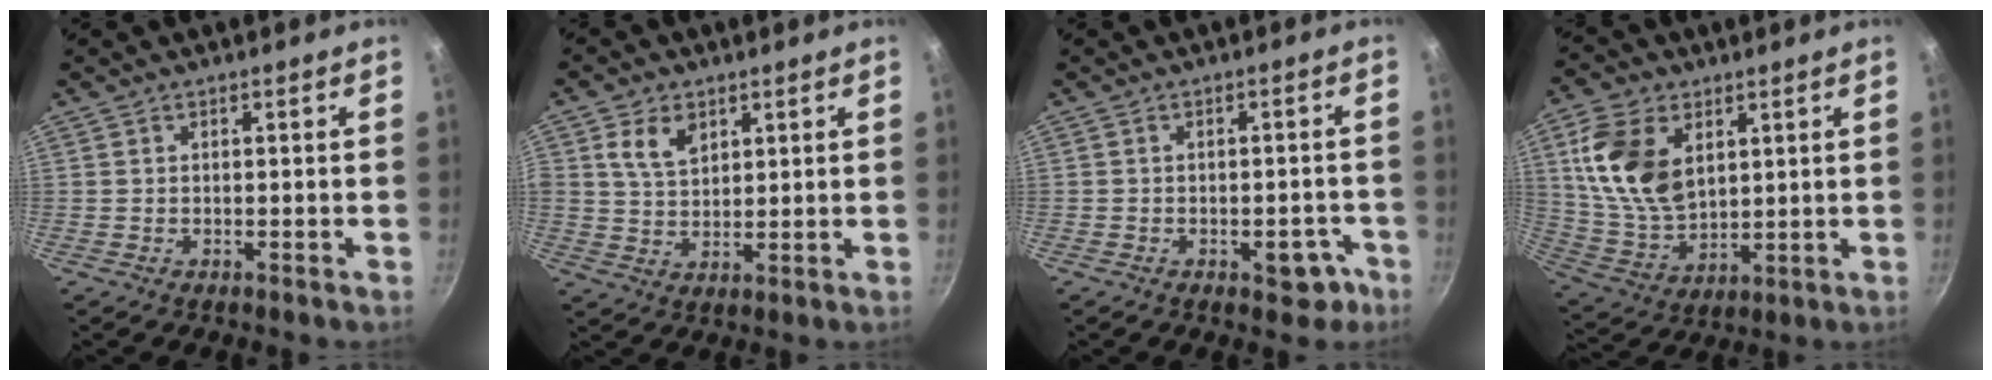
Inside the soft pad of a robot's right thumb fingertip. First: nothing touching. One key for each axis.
{"total": 6.4, "fx": 2.8, "fy": 4.4, "fz": 3.8, "tx": -0.057, "ty": -0.010, "tz": 0.055}
{"total": 5.2, "fx": -2.5, "fy": 3.0, "fz": 3.4, "tx": -0.012, "ty": 0.025, "tz": -0.021}
{"total": 15.0, "fx": 4.8, "fy": 9.6, "fz": 10.5, "tx": -0.182, "ty": -0.019, "tz": 0.105}